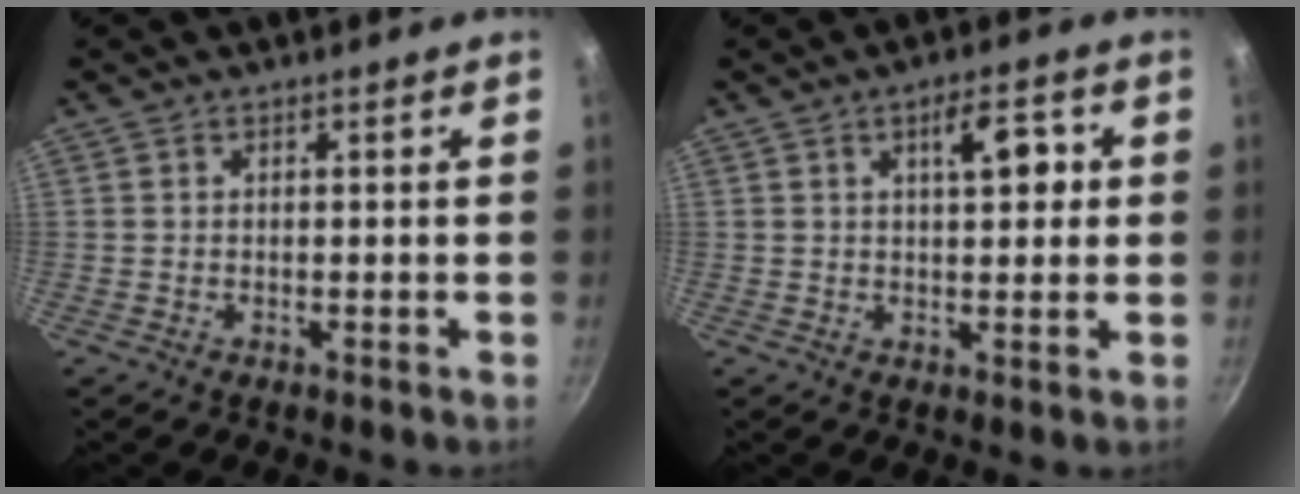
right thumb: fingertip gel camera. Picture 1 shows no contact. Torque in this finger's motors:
{"motor_torque": [1.42, 3.59, 0.63, 0.13, 0.03]}